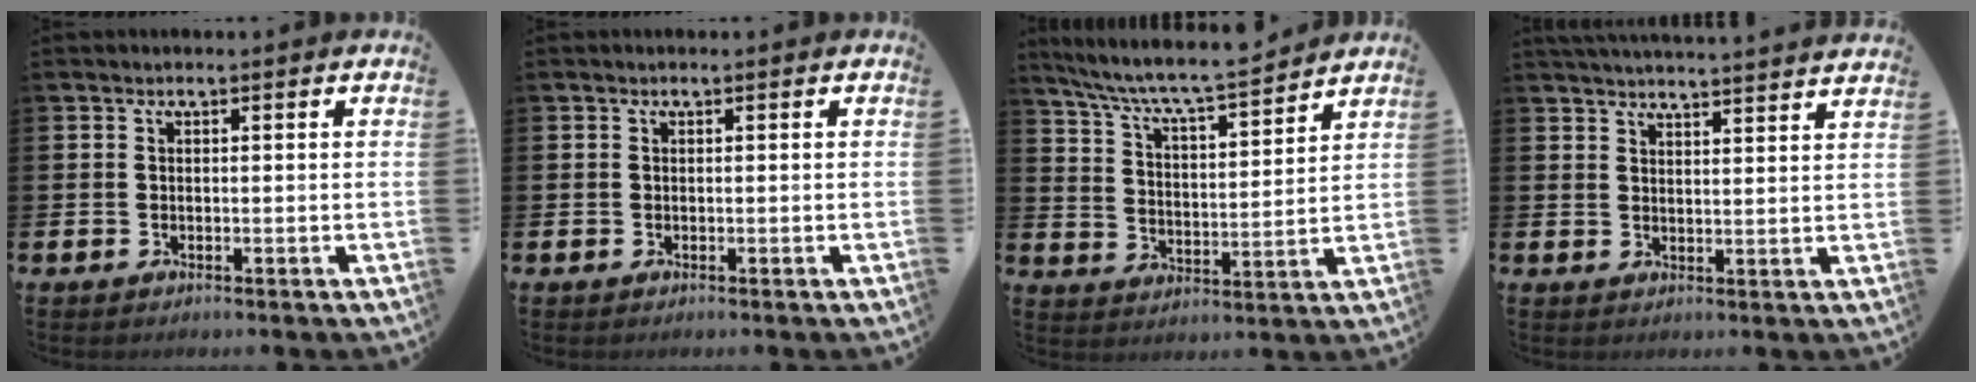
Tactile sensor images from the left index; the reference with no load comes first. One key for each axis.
{"total": 0.0}
{"total": 7.1, "fx": 6.8, "fy": 0.0, "fz": 2.0, "tx": -0.071, "ty": -0.055, "tz": 0.113}
{"total": 4.0, "fx": 3.9, "fy": -0.8, "fz": 0.0, "tx": -0.001, "ty": -0.031, "tz": 0.068}